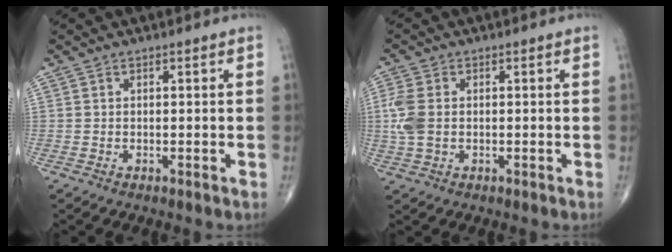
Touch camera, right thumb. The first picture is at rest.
{"total": 5.6, "force": [0.0, 3.7, 4.2], "torque": [-0.119, 0.004, 0.000]}